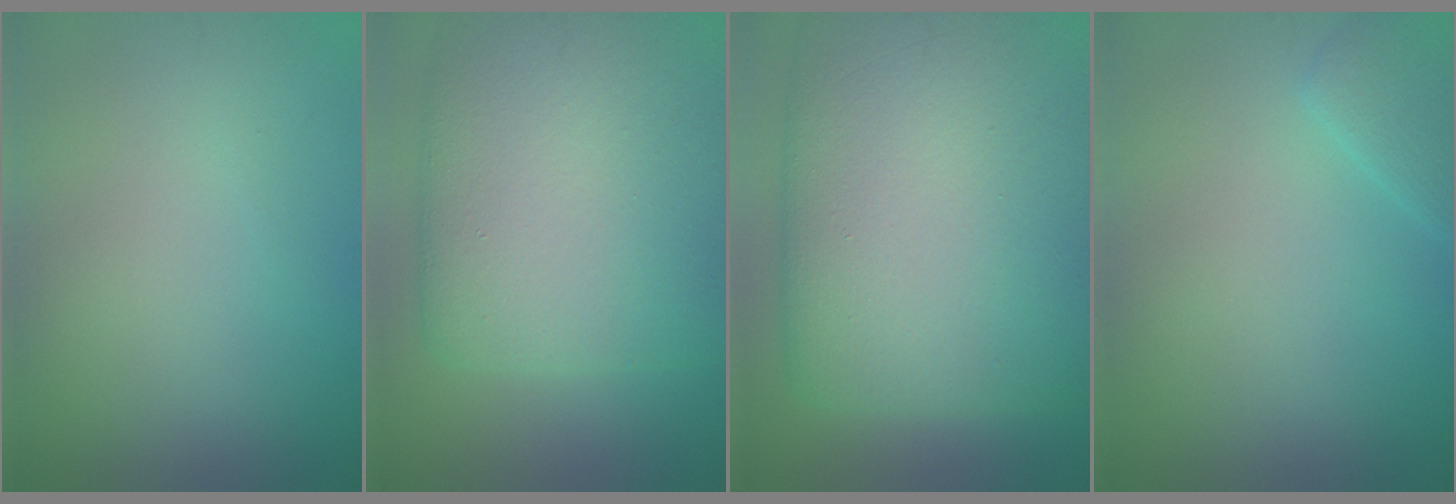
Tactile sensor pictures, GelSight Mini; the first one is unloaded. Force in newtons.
{"total": 15.8, "press": 15.8, "slide": 0.3}
{"total": 22.1, "press": 22.1, "slide": 0.7}
{"total": 1.9, "press": 1.9, "slide": 0.1}